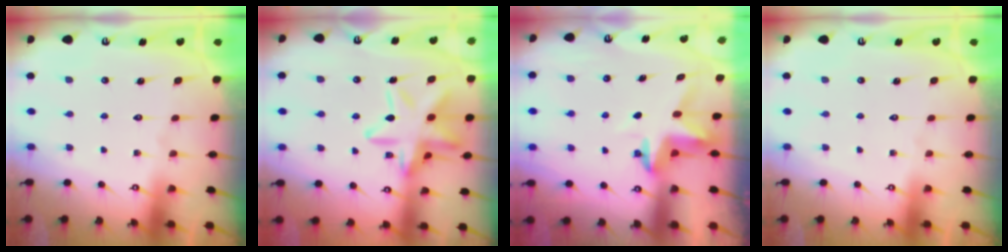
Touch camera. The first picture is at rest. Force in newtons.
{"total": 18.2, "press": 18.1, "slide": 1.4}
{"total": 3.6, "press": 3.6, "slide": 0.3}
{"total": 0.0}